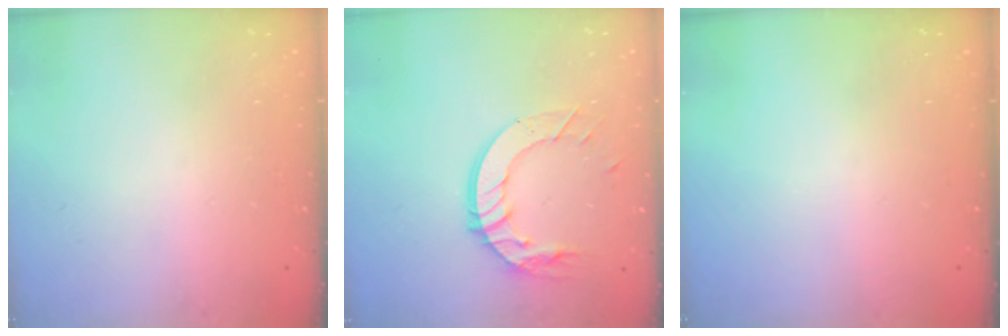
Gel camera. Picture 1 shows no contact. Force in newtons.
{"total": 11.6, "press": 11.6, "slide": 1.2}
{"total": 0.0}